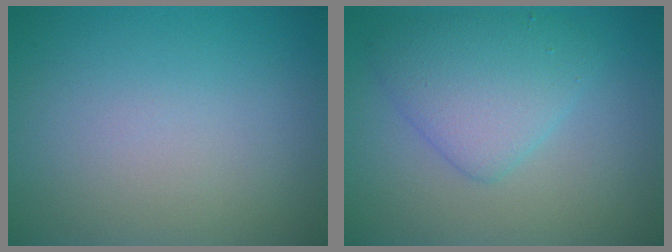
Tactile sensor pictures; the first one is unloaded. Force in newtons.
{"total": 4.1, "press": 4.1, "slide": 0.2}